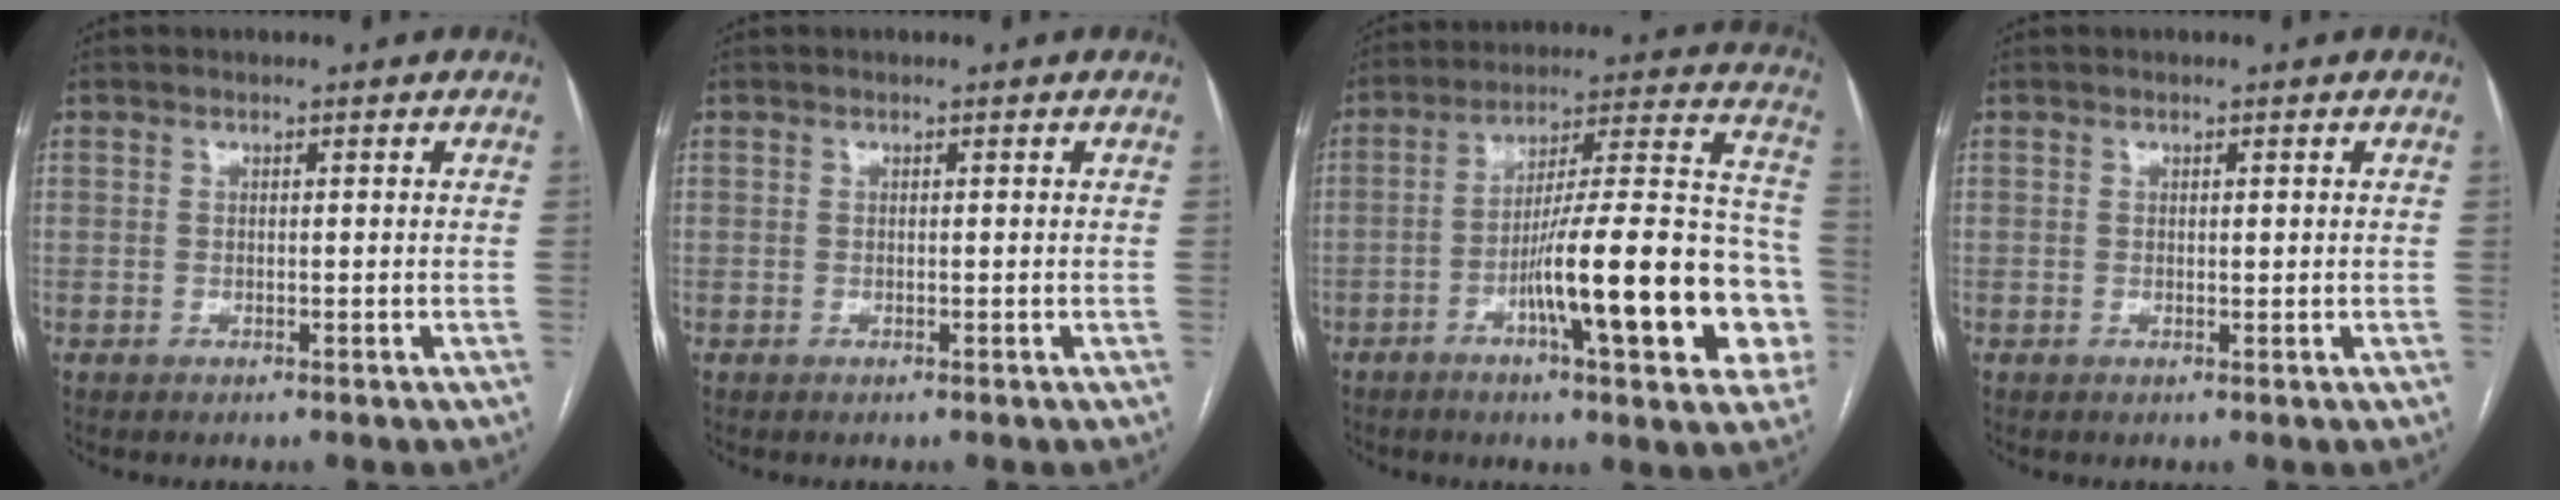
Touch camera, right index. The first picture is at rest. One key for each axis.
{"total": 0.0}
{"total": 22.2, "fx": -6.7, "fy": 3.2, "fz": 20.9, "tx": -0.246, "ty": 0.026, "tz": -0.093}
{"total": 0.5, "fx": 0.1, "fy": 0.2, "fz": 0.5, "tx": -0.006, "ty": 0.000, "tz": 0.002}